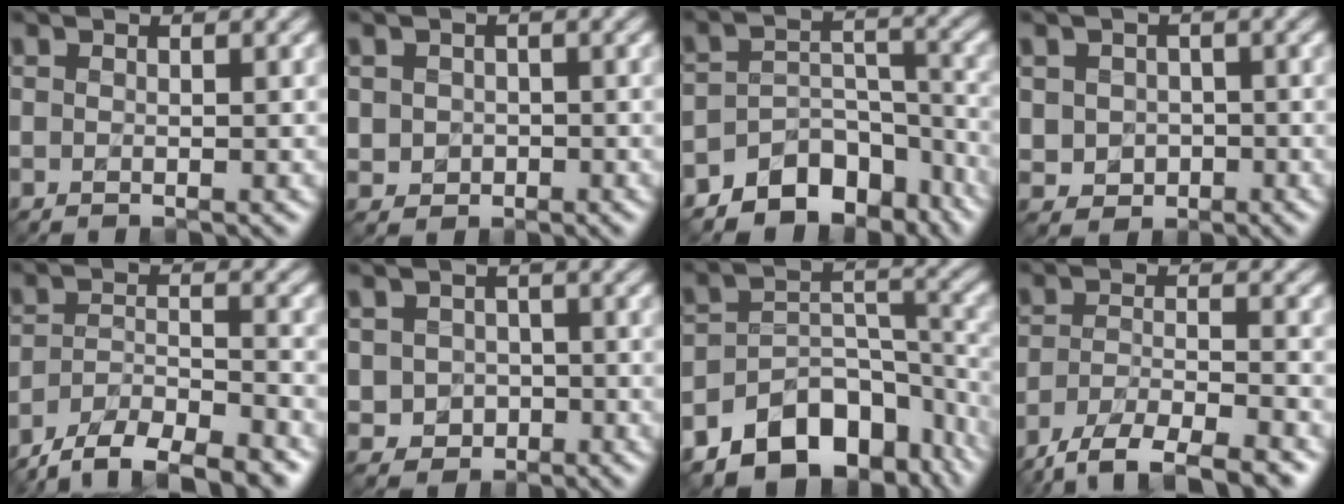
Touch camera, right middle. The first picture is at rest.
{"total": 1.9, "force": [-0.2, 1.8, 0.5], "torque": [-0.008, -0.008, -0.002]}
{"total": 8.5, "force": [-6.7, 4.5, 2.4], "torque": [-0.023, -0.003, -0.098]}
{"total": 2.8, "force": [-0.4, 2.5, 1.0], "torque": [-0.020, -0.008, -0.004]}
{"total": 7.7, "force": [-6.6, 2.0, 3.5], "torque": [-0.057, -0.004, -0.112]}
{"total": 2.9, "force": [-0.7, 2.6, 0.9], "torque": [-0.013, -0.008, -0.012]}
{"total": 11.6, "force": [-8.1, 6.6, 5.1], "torque": [-0.077, -0.007, -0.122]}
{"total": 6.8, "force": [-5.3, 1.6, 3.9], "torque": [-0.066, -0.009, -0.093]}